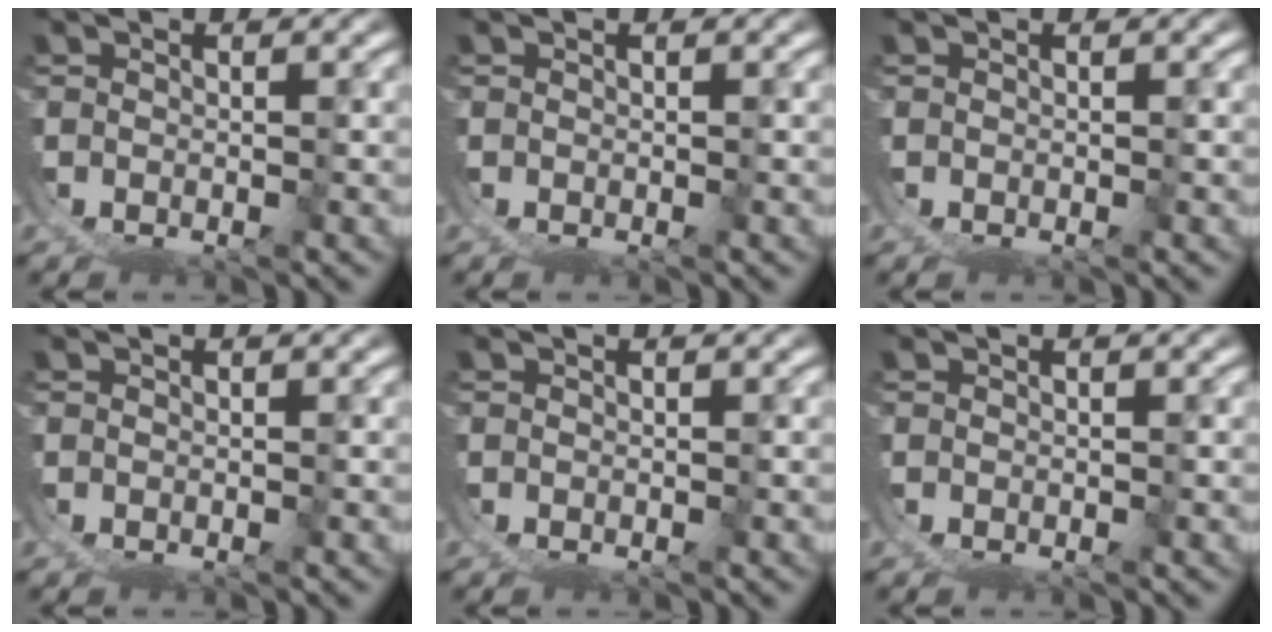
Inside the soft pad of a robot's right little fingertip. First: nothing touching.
{"total": 0.0}
{"total": 0.0}
{"total": 0.0}
{"total": 0.0}
{"total": 0.0}